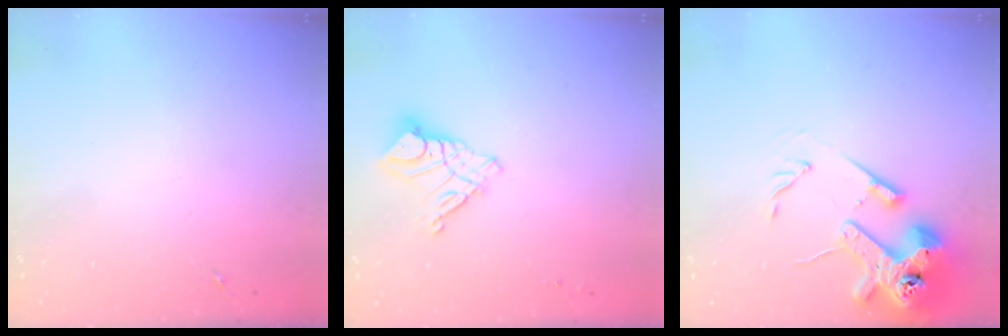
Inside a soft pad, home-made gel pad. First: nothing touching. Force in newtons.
{"total": 9.7, "press": 9.7, "slide": 1.1}
{"total": 15.7, "press": 15.5, "slide": 2.1}